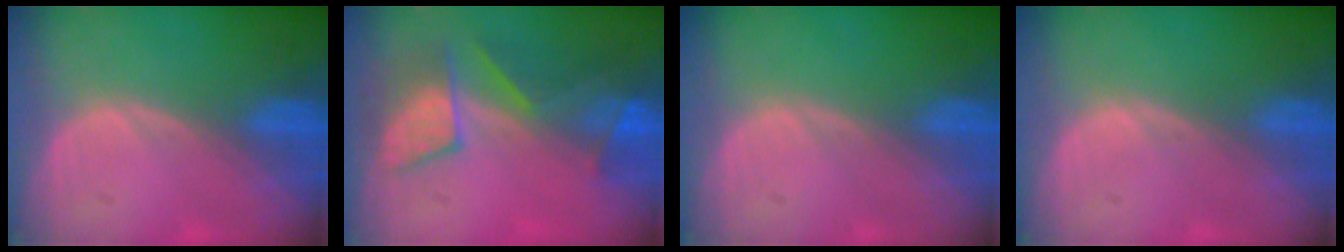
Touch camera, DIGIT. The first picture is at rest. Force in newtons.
{"total": 8.0, "press": 7.5, "slide": 2.7}
{"total": 0.0}
{"total": 0.0}